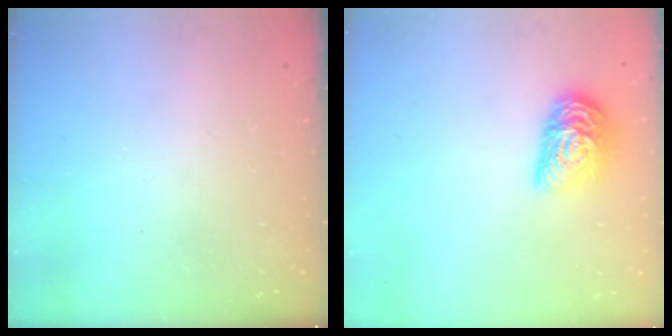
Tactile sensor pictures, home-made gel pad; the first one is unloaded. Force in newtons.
{"total": 12.8, "press": 12.8, "slide": 0.5}